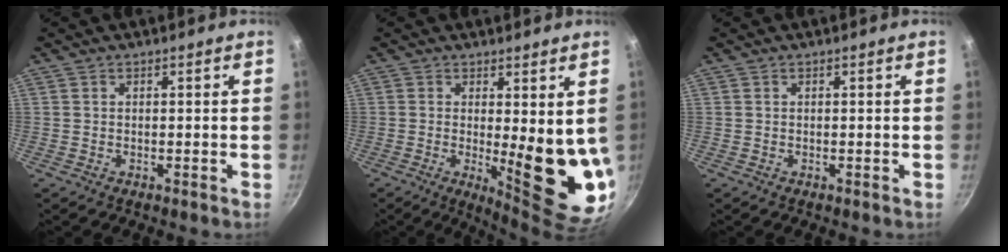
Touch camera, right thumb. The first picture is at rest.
{"total": 12.2, "force": [0.7, 3.8, 11.5], "torque": [-0.134, -0.041, 0.019]}
{"total": 0.0}